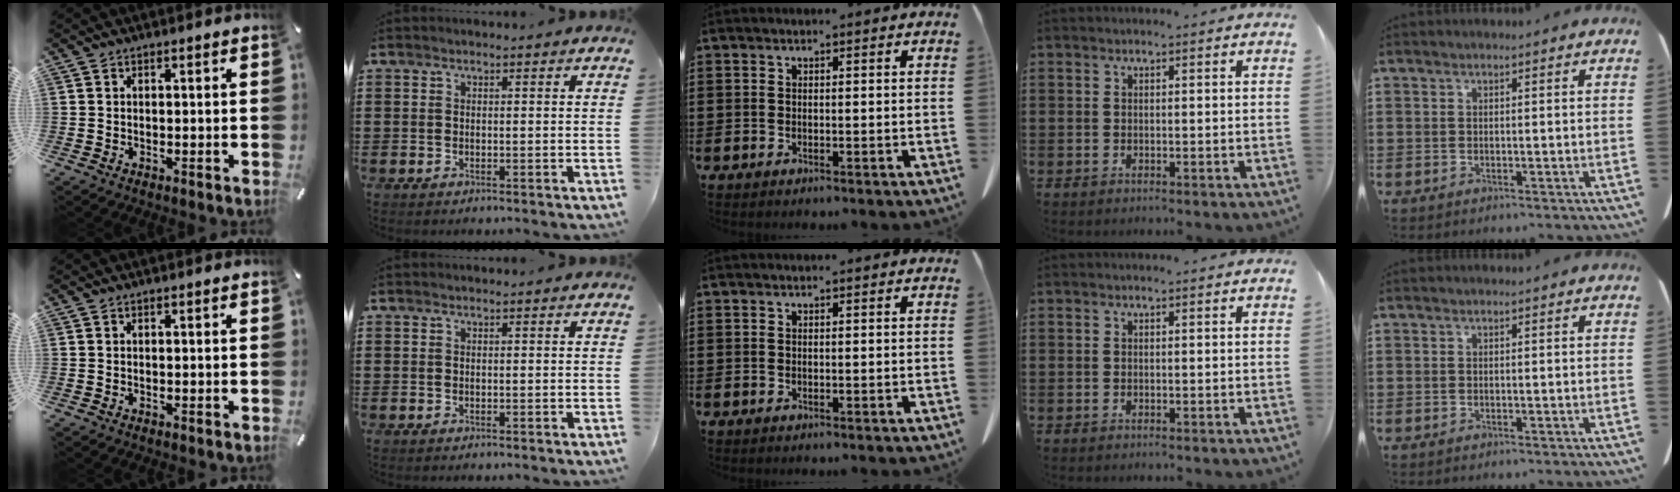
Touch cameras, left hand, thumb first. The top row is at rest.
{}